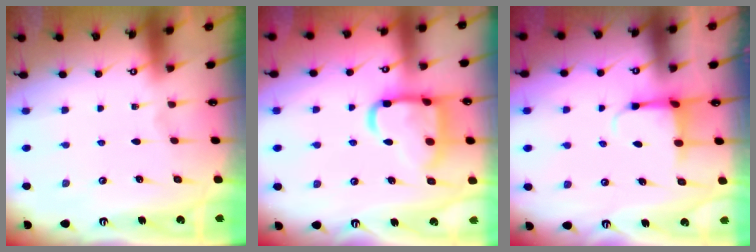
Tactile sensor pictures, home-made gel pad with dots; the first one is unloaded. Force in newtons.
{"total": 17.8, "press": 17.7, "slide": 1.5}
{"total": 3.8, "press": 3.6, "slide": 1.3}